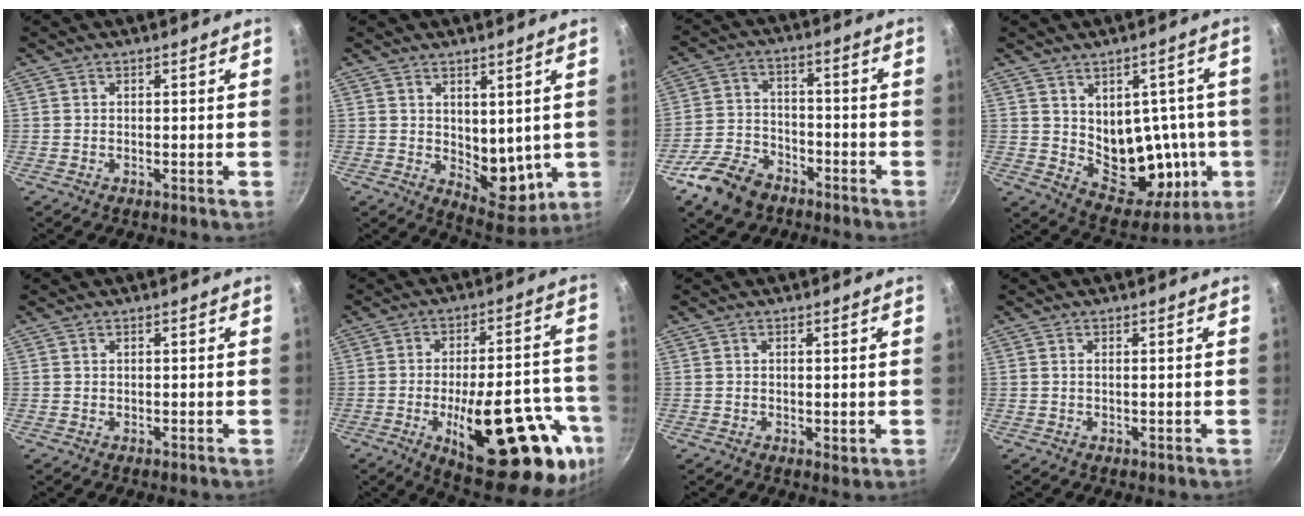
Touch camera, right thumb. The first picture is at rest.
{"total": 8.8, "force": [1.4, 5.7, 6.6], "torque": [-0.058, -0.034, 0.035]}
{"total": 10.8, "force": [-7.0, 6.8, 4.7], "torque": [-0.076, 0.049, -0.132]}
{"total": 16.8, "force": [-0.3, 11.6, 12.1], "torque": [-0.104, -0.019, 0.018]}
{"total": 0.0}
{"total": 28.2, "force": [-10.8, 11.0, 23.6], "torque": [-0.263, 0.030, -0.141]}
{"total": 1.7, "force": [0.2, 1.1, 1.3], "torque": [-0.017, -0.003, 0.002]}
{"total": 0.5, "force": [0.0, 0.1, 0.5], "torque": [-0.010, 0.000, 0.000]}